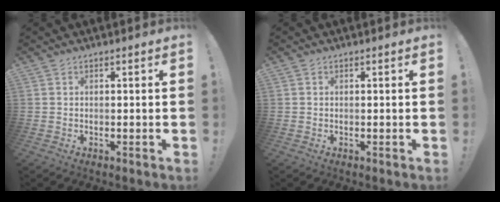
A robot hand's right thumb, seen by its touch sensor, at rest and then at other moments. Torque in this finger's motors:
{"motor_torque": [0.16, 0.06, 0.25, -0.14, -0.10]}